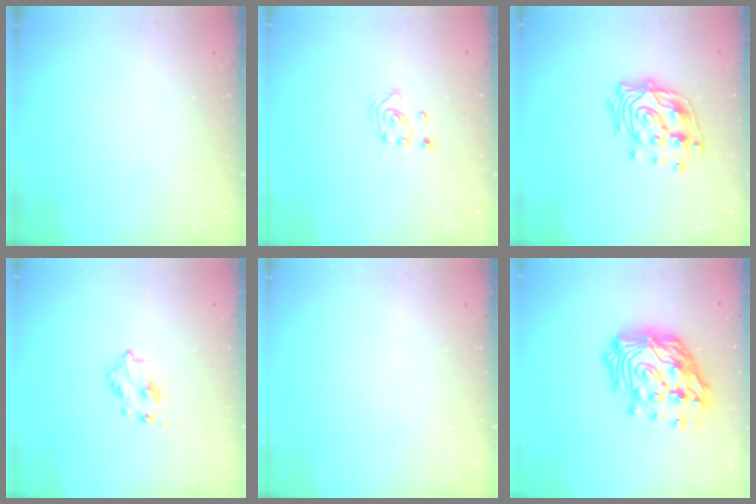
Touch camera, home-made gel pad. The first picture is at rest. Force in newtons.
{"total": 2.2, "press": 2.2, "slide": 0.2}
{"total": 14.0, "press": 13.9, "slide": 1.7}
{"total": 5.3, "press": 5.2, "slide": 0.6}
{"total": 0.0}
{"total": 22.0, "press": 21.7, "slide": 3.4}